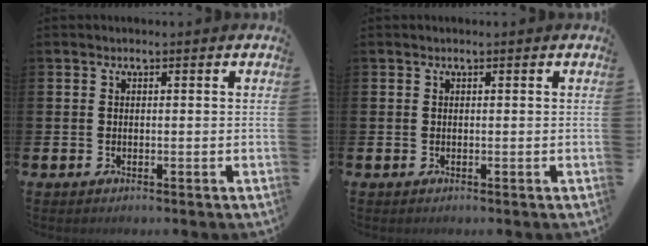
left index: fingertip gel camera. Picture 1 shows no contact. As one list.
[{"total": 0.0}]